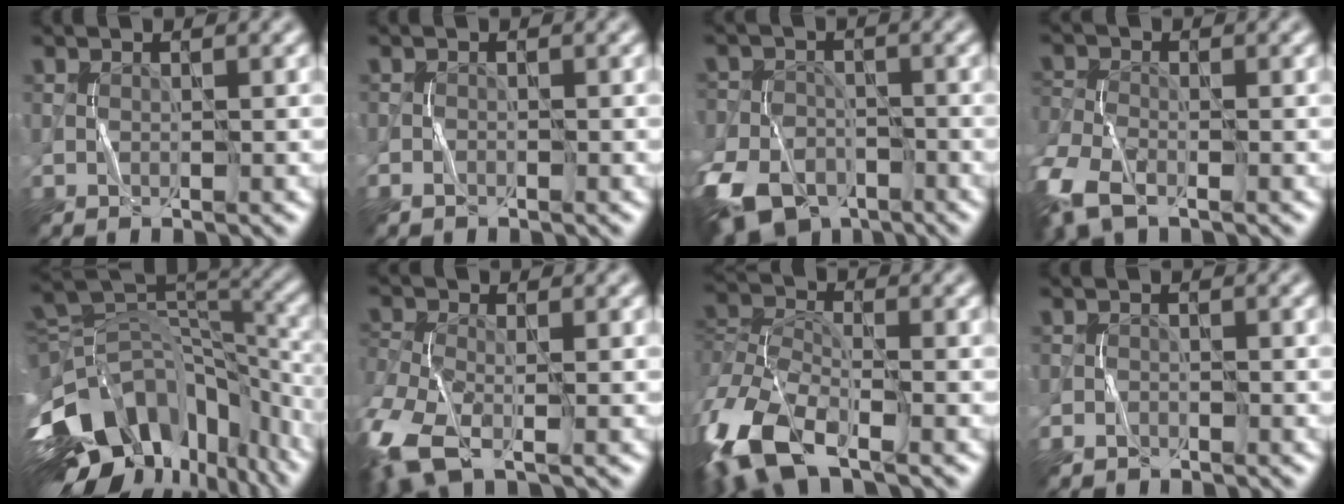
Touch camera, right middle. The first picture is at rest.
{"total": 1.3, "force": [-0.9, 0.8, 0.4], "torque": [-0.004, 0.000, -0.020]}
{"total": 10.6, "force": [-6.5, 6.7, 5.0], "torque": [-0.111, -0.035, -0.129]}
{"total": 6.3, "force": [-3.7, 3.4, 3.8], "torque": [-0.099, -0.016, -0.084]}
{"total": 16.4, "force": [-9.2, 9.1, 10.0], "torque": [-0.212, -0.009, -0.142]}
{"total": 7.0, "force": [-3.7, 3.3, 4.9], "torque": [-0.123, -0.019, -0.084]}
{"total": 10.2, "force": [-5.8, 4.8, 6.9], "torque": [-0.155, -0.013, -0.126]}
{"total": 1.6, "force": [-1.2, 1.0, 0.3], "torque": [-0.004, 0.000, -0.029]}